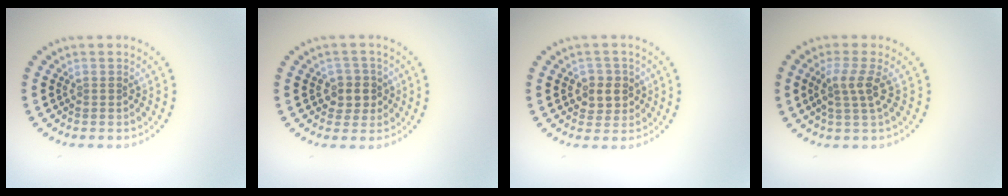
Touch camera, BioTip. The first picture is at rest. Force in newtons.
{"total": 2.3, "press": 2.1, "slide": 1.1}
{"total": 2.4, "press": 2.2, "slide": 0.7}
{"total": 2.6, "press": 2.0, "slide": 1.7}